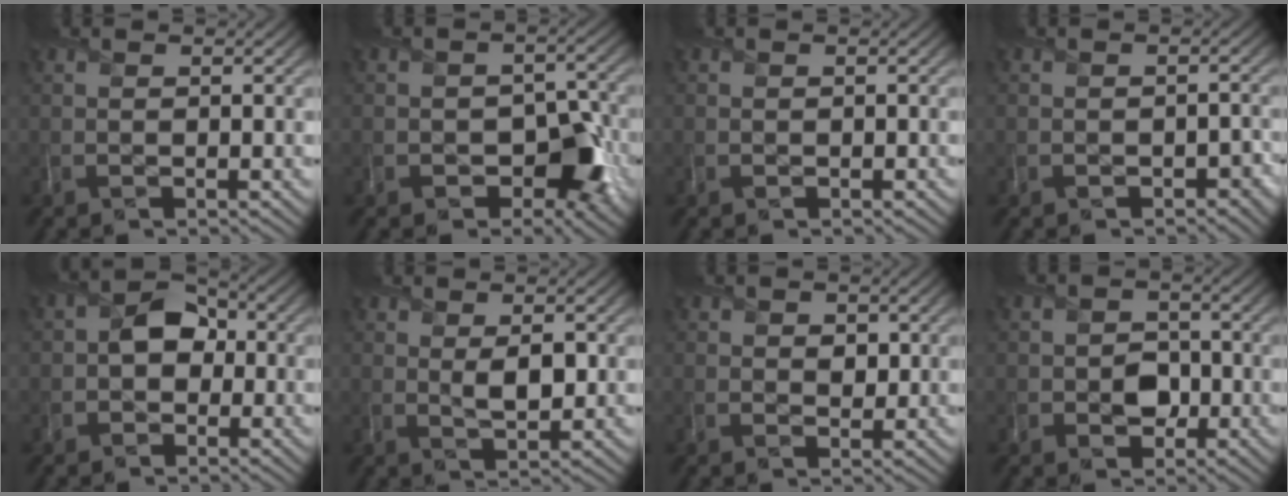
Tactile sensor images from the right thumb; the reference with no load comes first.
{"total": 6.4, "force": [-2.3, 4.5, 3.9], "torque": [-0.050, -0.012, -0.038]}
{"total": 0.5, "force": [-0.2, 0.5, 0.0], "torque": [0.005, -0.004, -0.006]}
{"total": 2.2, "force": [-1.1, 1.6, 0.9], "torque": [-0.009, -0.011, -0.015]}
{"total": 5.1, "force": [-0.5, 4.0, 3.1], "torque": [-0.043, 0.008, -0.023]}
{"total": 3.1, "force": [0.5, 1.6, 2.7], "torque": [-0.055, -0.006, 0.011]}
{"total": 2.1, "force": [0.5, 1.6, 1.2], "torque": [-0.020, -0.006, 0.005]}
{"total": 3.5, "force": [-1.0, 3.0, 1.6], "torque": [-0.021, -0.005, -0.025]}